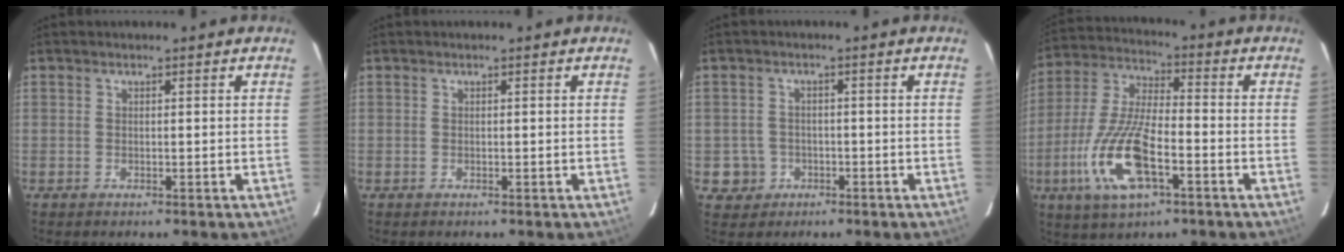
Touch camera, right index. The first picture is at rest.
{"total": 0.0}
{"total": 4.4, "force": [-1.4, 4.1, 0.2], "torque": [-0.014, 0.016, -0.018]}
{"total": 16.1, "force": [-6.1, 5.7, 13.7], "torque": [-0.299, -0.012, -0.118]}